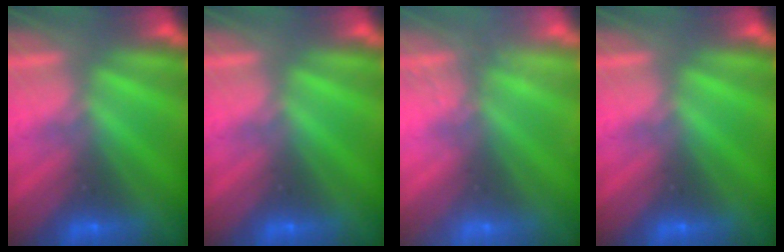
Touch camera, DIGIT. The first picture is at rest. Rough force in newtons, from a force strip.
{"total": 0.0}
{"total": 2.7}
{"total": 0.0}